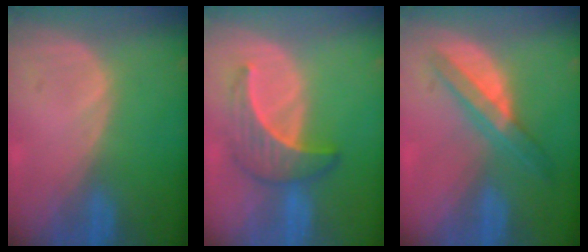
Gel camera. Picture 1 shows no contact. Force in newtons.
{"total": 6.7, "press": 6.1, "slide": 2.7}
{"total": 6.4, "press": 5.6, "slide": 3.2}